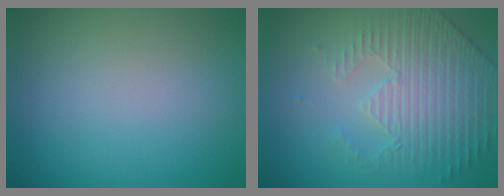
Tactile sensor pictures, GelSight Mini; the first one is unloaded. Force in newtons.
{"total": 4.5, "press": 3.6, "slide": 2.8}